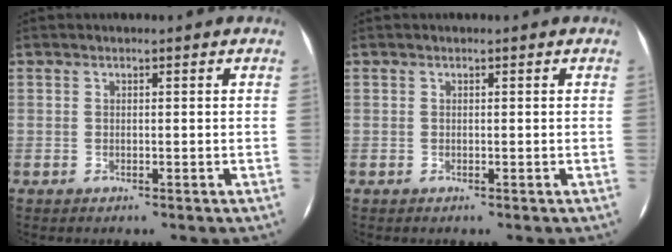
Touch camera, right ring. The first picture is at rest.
{"total": 0.0}